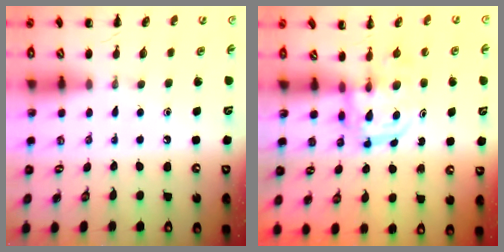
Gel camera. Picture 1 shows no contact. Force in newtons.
{"total": 3.1, "press": 3.1, "slide": 0.3}